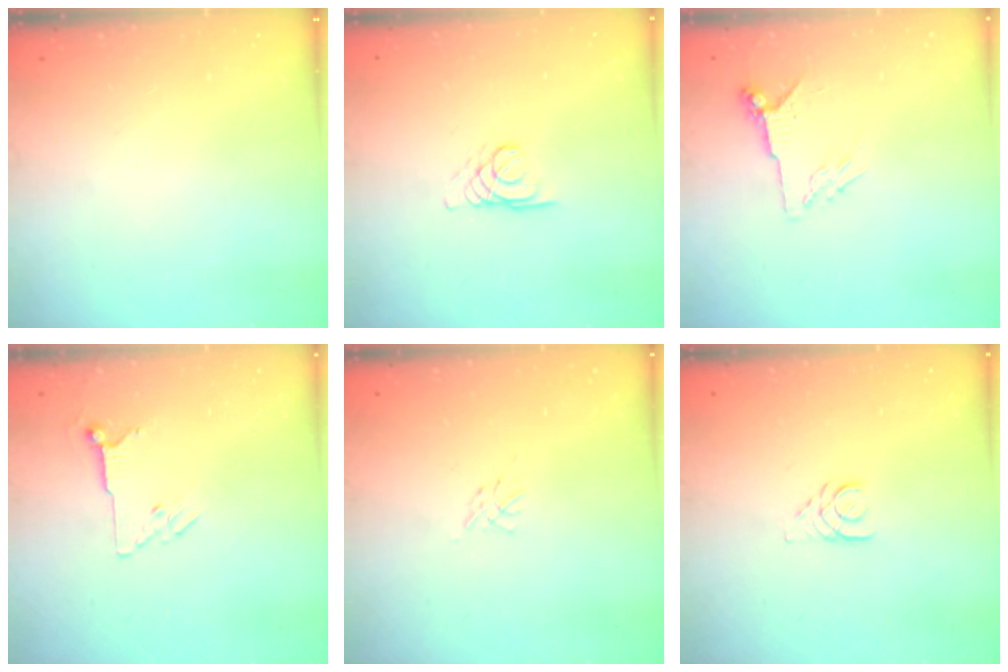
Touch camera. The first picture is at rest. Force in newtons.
{"total": 1.7, "press": 1.7, "slide": 0.2}
{"total": 5.1, "press": 5.1, "slide": 0.8}
{"total": 6.3, "press": 6.3, "slide": 0.5}
{"total": 0.0}
{"total": 2.5, "press": 2.5, "slide": 0.3}